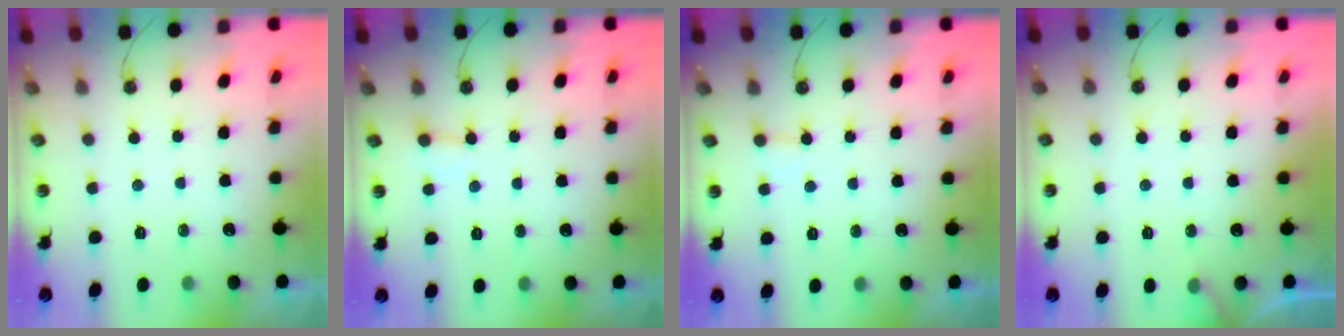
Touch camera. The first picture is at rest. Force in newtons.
{"total": 2.0, "press": 2.0, "slide": 0.1}
{"total": 3.6, "press": 3.6, "slide": 0.3}
{"total": 5.0, "press": 5.0, "slide": 0.3}